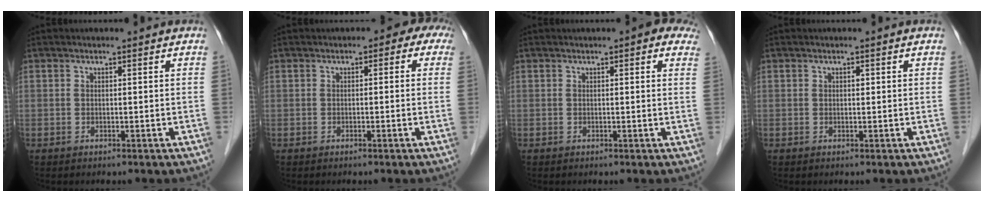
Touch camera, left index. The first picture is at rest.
{"total": 3.3, "force": [0.6, 2.0, 2.5], "torque": [-0.013, 0.025, -0.006]}
{"total": 3.5, "force": [2.2, 1.1, 2.6], "torque": [-0.020, 0.015, 0.017]}
{"total": 0.6, "force": [0.1, 0.4, 0.4], "torque": [-0.008, 0.000, 0.002]}